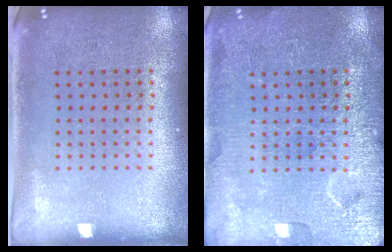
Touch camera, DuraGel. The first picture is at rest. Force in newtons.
{"total": 5.8, "press": 5.7, "slide": 0.8}